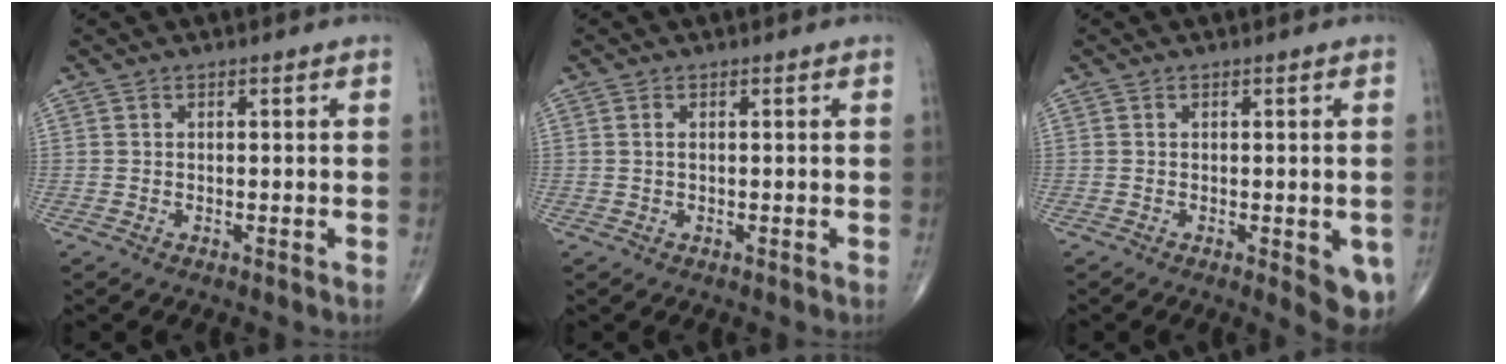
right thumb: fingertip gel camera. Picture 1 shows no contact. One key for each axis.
{"total": 0.8, "fx": 0.2, "fy": 0.3, "fz": 0.6, "tx": -0.016, "ty": 0.004, "tz": 0.006}
{"total": 6.0, "fx": -1.7, "fy": 2.1, "fz": 5.3, "tx": -0.047, "ty": -0.010, "tz": -0.018}